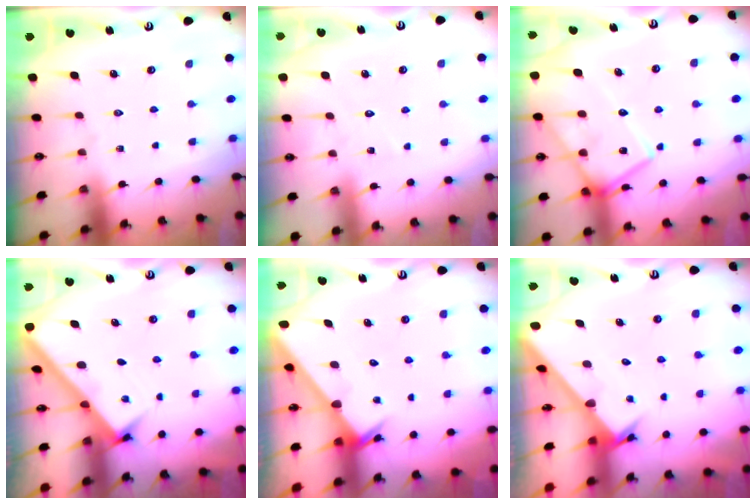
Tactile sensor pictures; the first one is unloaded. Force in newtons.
{"total": 4.0, "press": 4.0, "slide": 0.4}
{"total": 14.5, "press": 14.4, "slide": 1.2}
{"total": 2.4, "press": 2.4, "slide": 0.2}
{"total": 3.8, "press": 3.8, "slide": 0.4}
{"total": 2.6, "press": 2.6, "slide": 0.3}